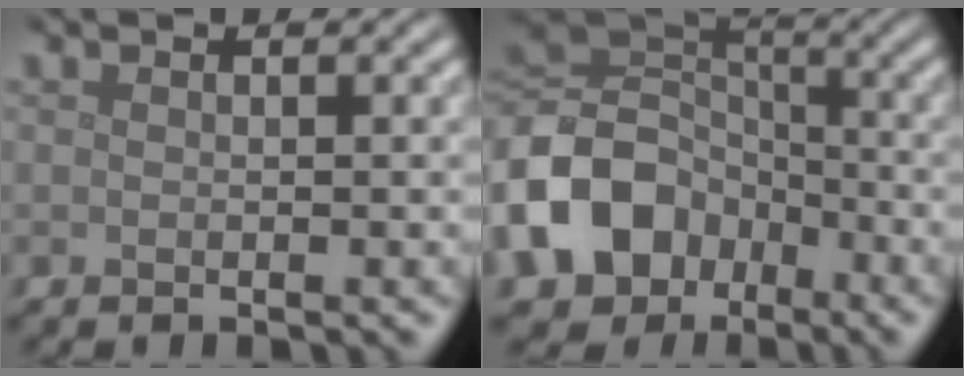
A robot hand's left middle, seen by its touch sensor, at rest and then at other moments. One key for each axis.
{"total": 12.4, "fx": -5.2, "fy": 9.6, "fz": 5.8, "tx": -0.146, "ty": -0.007, "tz": -0.119}